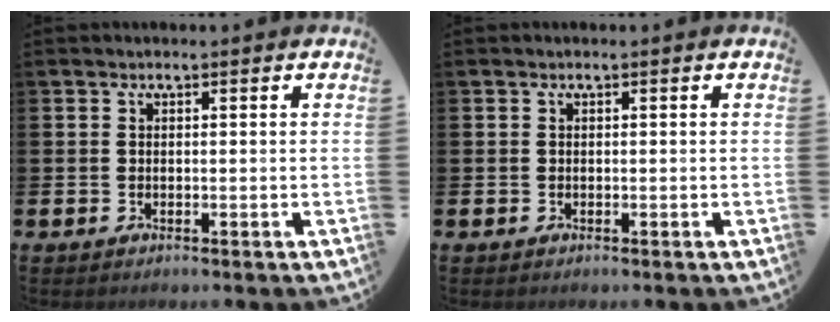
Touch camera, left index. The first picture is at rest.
{"total": 0.0}